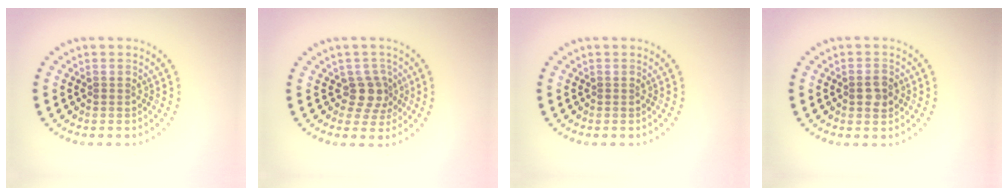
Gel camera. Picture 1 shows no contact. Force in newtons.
{"total": 2.6, "press": 2.1, "slide": 1.6}
{"total": 0.0}
{"total": 1.9, "press": 1.8, "slide": 0.3}